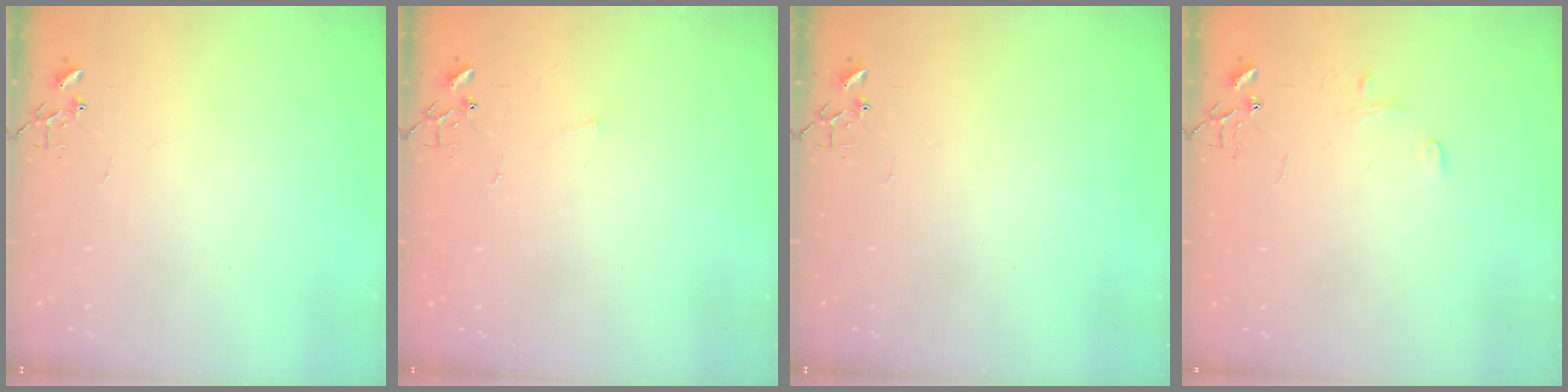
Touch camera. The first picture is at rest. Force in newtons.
{"total": 2.8, "press": 2.8, "slide": 0.3}
{"total": 0.0}
{"total": 7.0, "press": 7.0, "slide": 0.8}